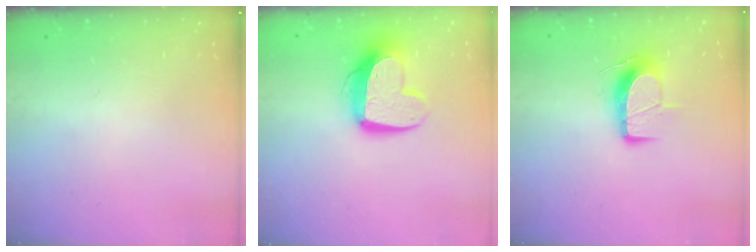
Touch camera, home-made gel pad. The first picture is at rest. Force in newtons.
{"total": 12.2, "press": 12.1, "slide": 0.8}
{"total": 10.3, "press": 10.3, "slide": 0.6}